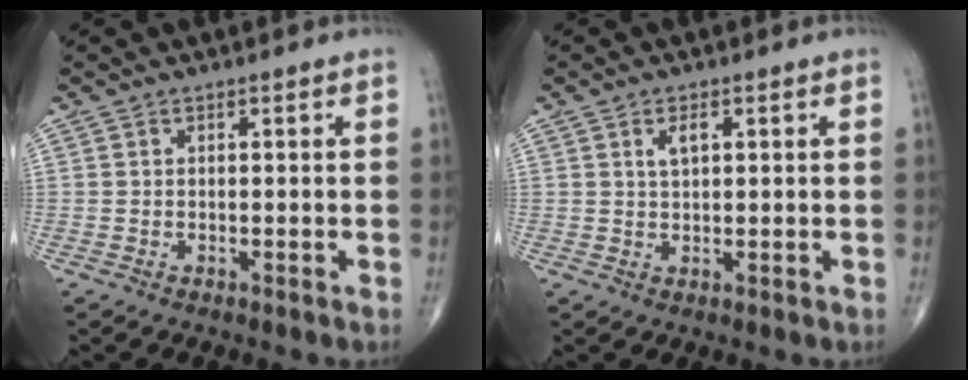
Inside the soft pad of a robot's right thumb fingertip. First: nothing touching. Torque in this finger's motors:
{"motor_torque": [-0.36, 0.52, 0.39, 0.13, -0.03]}